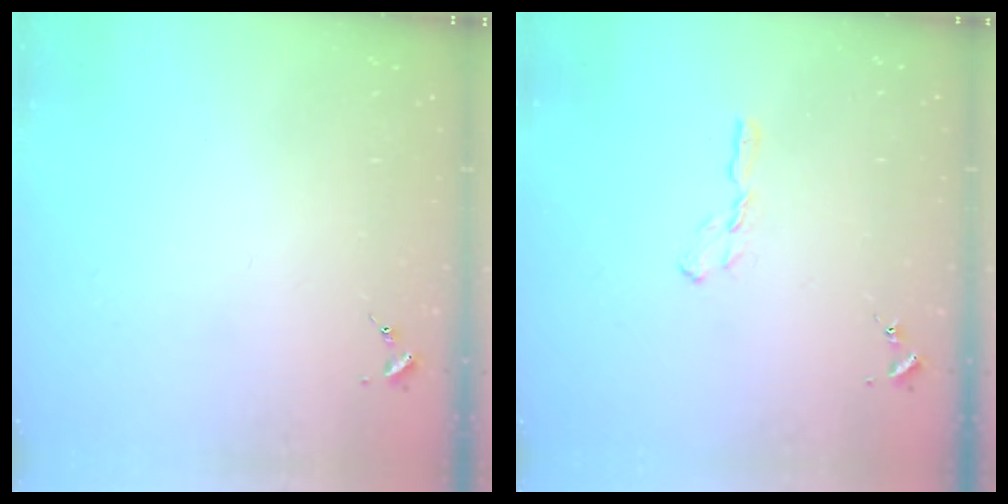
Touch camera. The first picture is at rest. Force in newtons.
{"total": 4.2, "press": 4.2, "slide": 0.5}